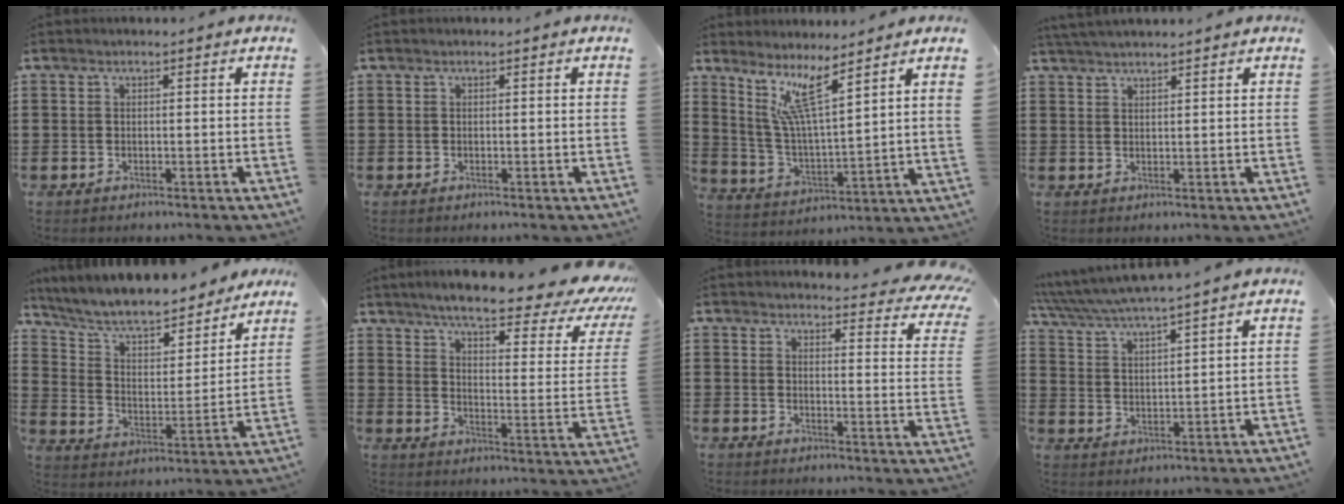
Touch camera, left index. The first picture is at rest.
{"total": 0.0}
{"total": 8.9, "force": [6.7, -0.1, 5.9], "torque": [-0.137, -0.034, 0.113]}
{"total": 2.1, "force": [2.1, -0.2, 0.3], "torque": [-0.011, 0.002, 0.040]}
{"total": 7.5, "force": [6.9, 1.2, 2.7], "torque": [-0.084, -0.048, 0.117]}
{"total": 8.3, "force": [6.4, 0.6, 5.2], "torque": [-0.109, -0.042, 0.102]}
{"total": 4.4, "force": [4.1, 0.2, 1.5], "torque": [-0.031, -0.023, 0.071]}
{"total": 4.2, "force": [4.0, -0.5, 1.3], "torque": [-0.043, -0.023, 0.067]}